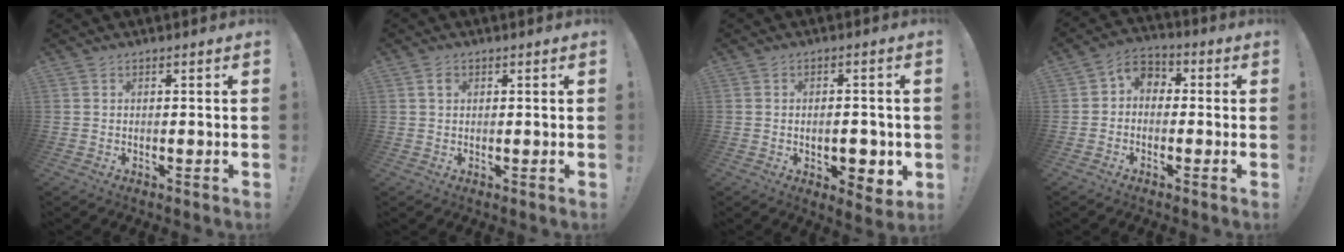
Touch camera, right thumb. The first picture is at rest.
{"total": 1.8, "force": [0.7, 1.3, 1.1], "torque": [-0.012, -0.001, 0.011]}
{"total": 6.0, "force": [-0.9, 3.5, 4.9], "torque": [-0.064, 0.007, -0.012]}
{"total": 5.3, "force": [-1.4, 4.5, 2.6], "torque": [-0.057, 0.022, -0.021]}